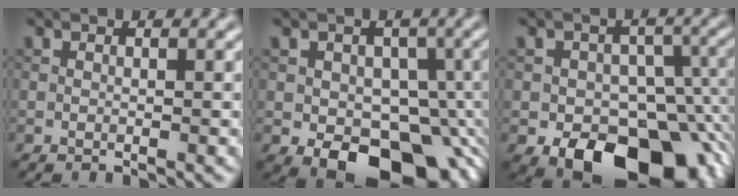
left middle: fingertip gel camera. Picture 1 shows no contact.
{"total": 11.1, "force": [-3.6, 7.6, 7.3], "torque": [-0.066, -0.013, -0.054]}
{"total": 13.3, "force": [-5.9, 8.6, 8.3], "torque": [-0.085, -0.014, -0.093]}